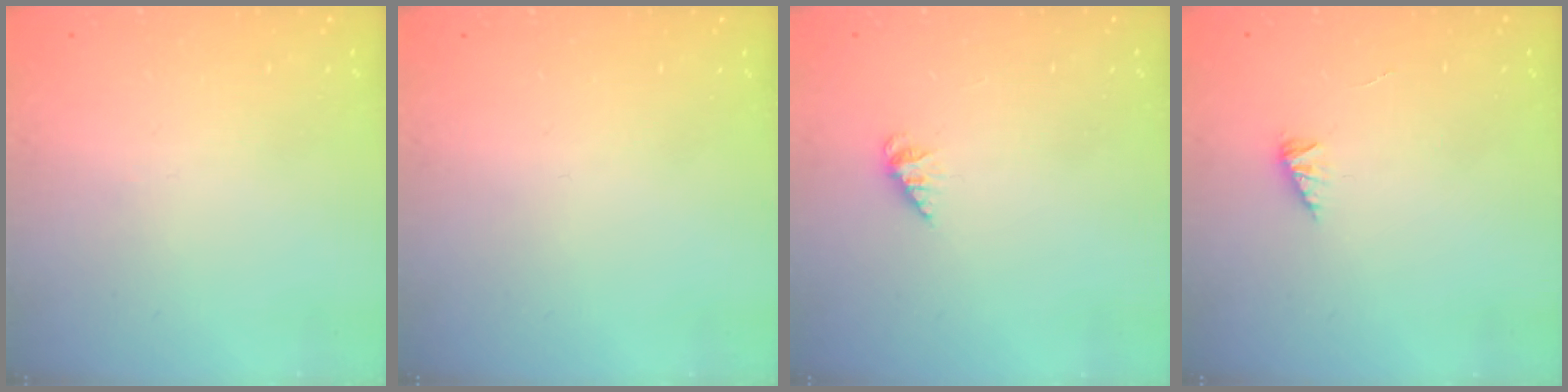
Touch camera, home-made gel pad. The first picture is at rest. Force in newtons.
{"total": 0.0}
{"total": 1.2, "press": 1.2, "slide": 0.1}
{"total": 2.2, "press": 2.2, "slide": 0.5}